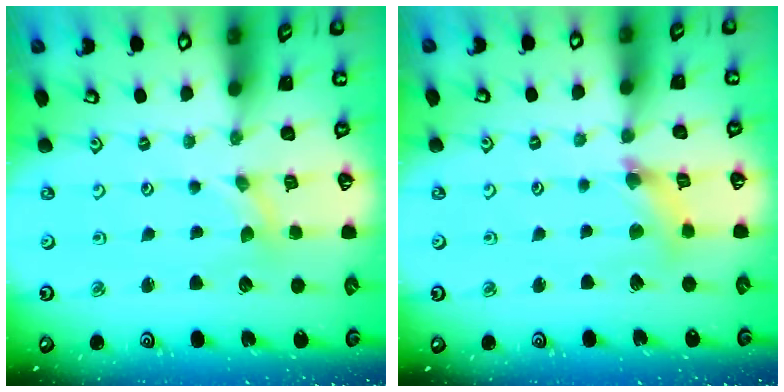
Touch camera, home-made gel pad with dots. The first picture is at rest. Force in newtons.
{"total": 5.0, "press": 5.0, "slide": 0.4}